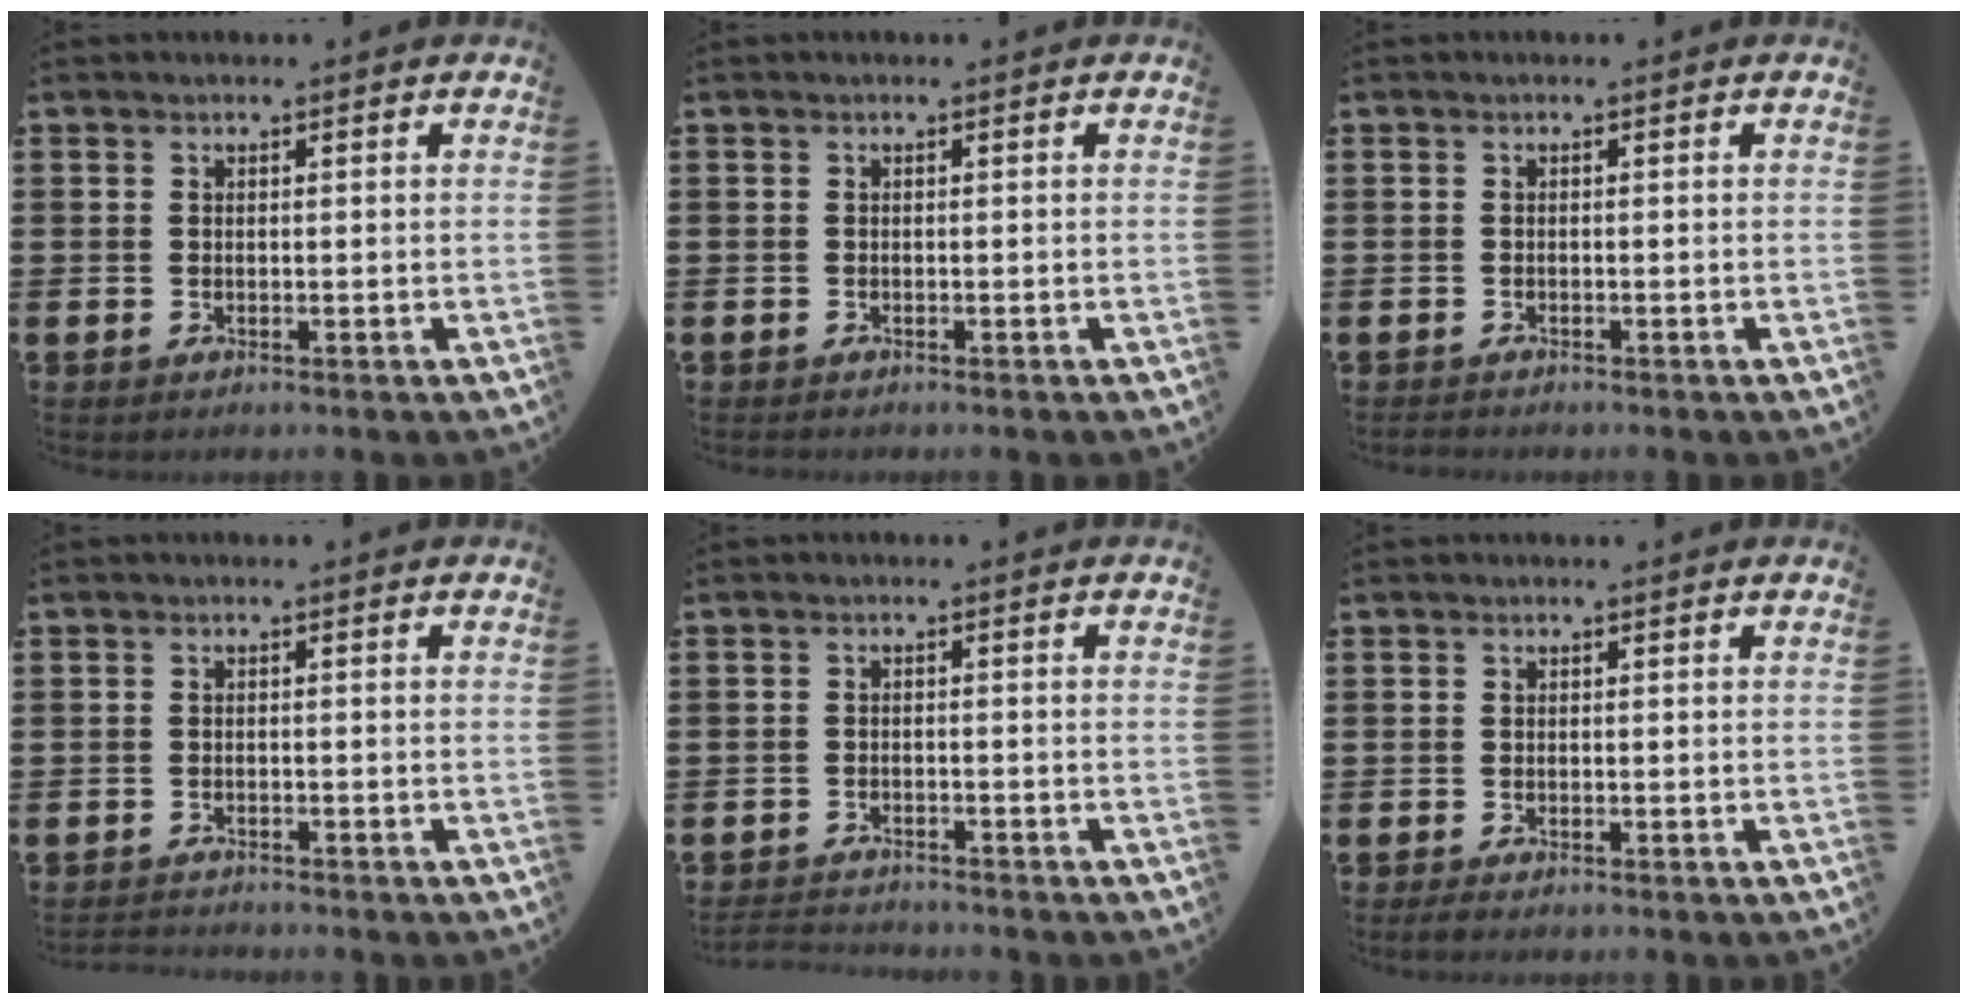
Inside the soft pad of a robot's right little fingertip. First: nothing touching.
{"total": 0.0}
{"total": 0.0}
{"total": 1.1, "force": [-1.1, 0.0, -0.1], "torque": [-0.002, 0.000, -0.023]}
{"total": 2.1, "force": [-2.1, 0.1, 0.1], "torque": [-0.004, 0.002, -0.045]}
{"total": 0.8, "force": [-0.5, 0.2, 0.5], "torque": [-0.011, -0.001, -0.010]}